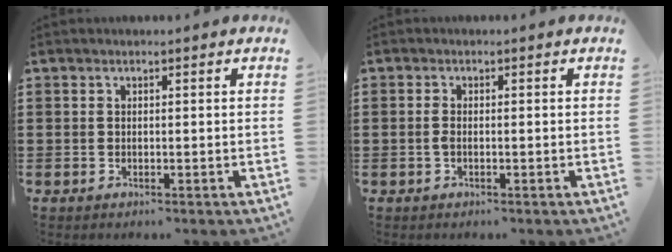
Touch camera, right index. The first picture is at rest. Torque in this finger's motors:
{"motor_torque": [0.46, -0.44, 0.11, 0.04]}